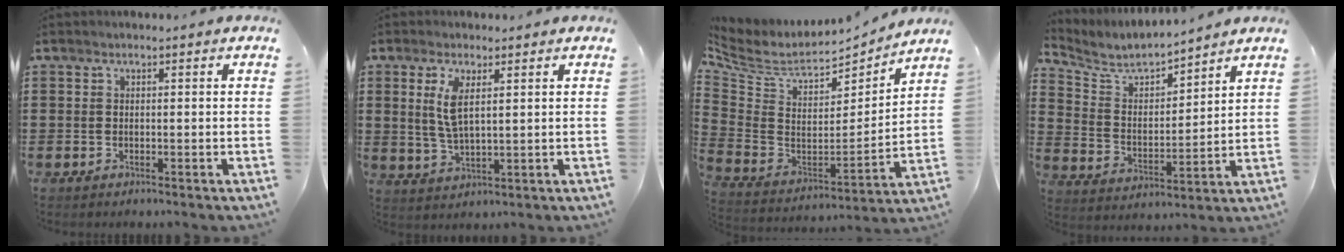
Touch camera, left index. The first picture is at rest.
{"total": 5.3, "force": [1.9, 2.1, 4.5], "torque": [-0.096, 0.006, 0.033]}
{"total": 6.6, "force": [5.6, 2.4, 2.7], "torque": [-0.086, -0.044, 0.094]}
{"total": 6.4, "force": [5.9, 1.4, 2.0], "torque": [-0.070, -0.037, 0.099]}